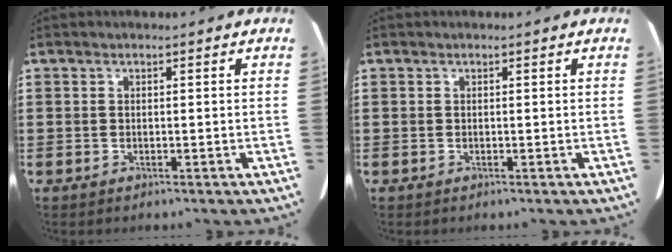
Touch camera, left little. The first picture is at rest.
{"total": 0.0}